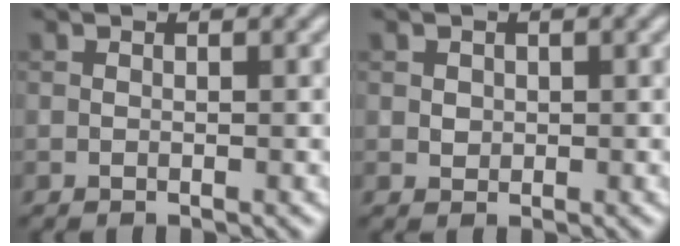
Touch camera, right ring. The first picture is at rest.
{"total": 0.9, "force": [0.3, 0.8, 0.3], "torque": [-0.003, -0.002, 0.007]}